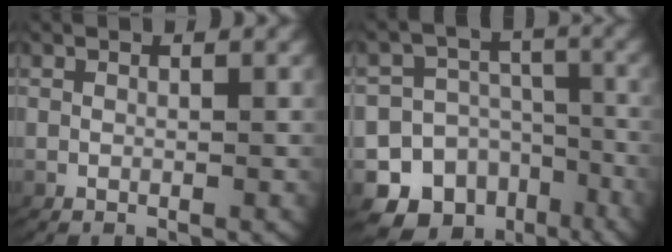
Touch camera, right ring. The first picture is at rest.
{"total": 20.0, "force": [-9.0, 16.7, 6.5], "torque": [-0.146, -0.089, -0.146]}